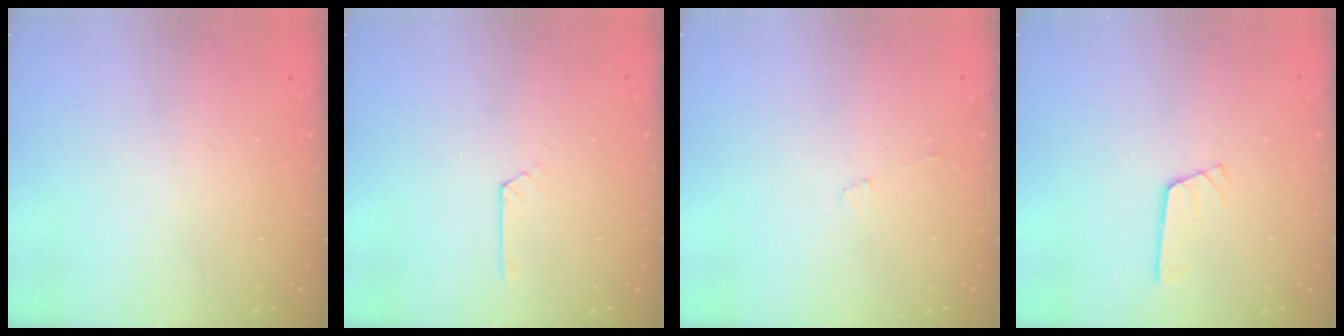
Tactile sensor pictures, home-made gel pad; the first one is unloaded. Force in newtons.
{"total": 2.1, "press": 2.0, "slide": 0.3}
{"total": 3.2, "press": 3.2, "slide": 0.3}
{"total": 3.4, "press": 3.4, "slide": 0.3}